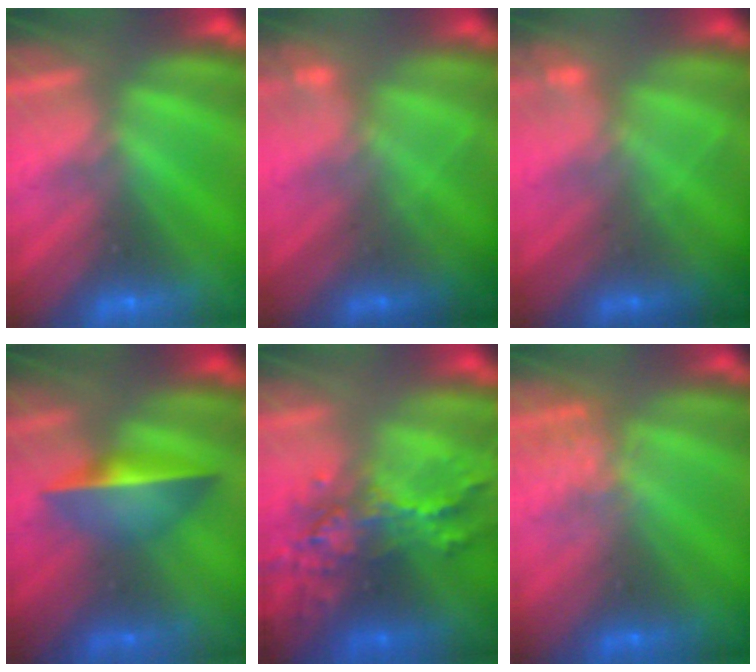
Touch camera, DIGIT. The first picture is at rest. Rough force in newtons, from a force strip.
{"total": 2.1}
{"total": 2.1}
{"total": 1.7}
{"total": 8.1}
{"total": 2.5}